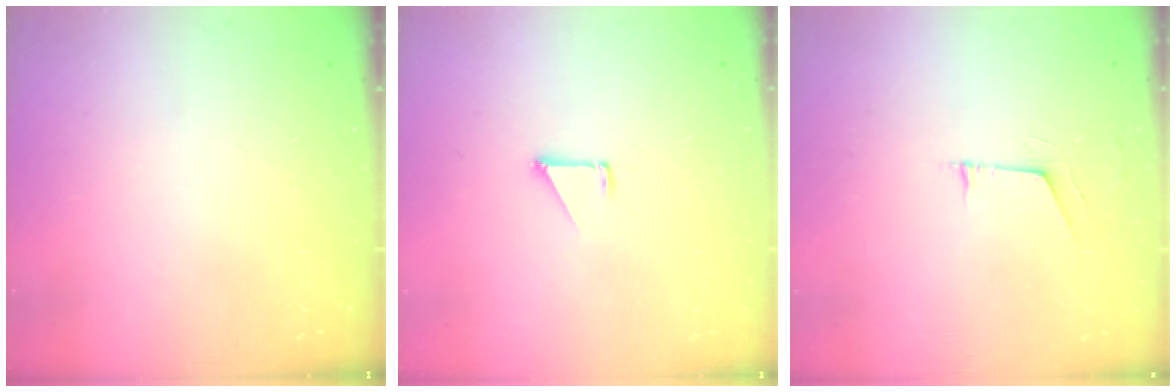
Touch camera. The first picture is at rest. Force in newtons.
{"total": 1.5, "press": 1.5, "slide": 0.1}
{"total": 4.4, "press": 4.3, "slide": 0.7}